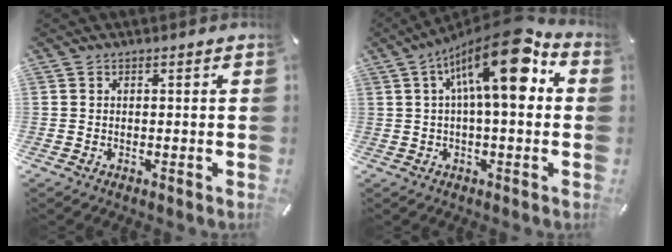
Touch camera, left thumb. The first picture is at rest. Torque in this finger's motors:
{"motor_torque": [1.99, 2.28, 1.53, -1.24, 0.65]}